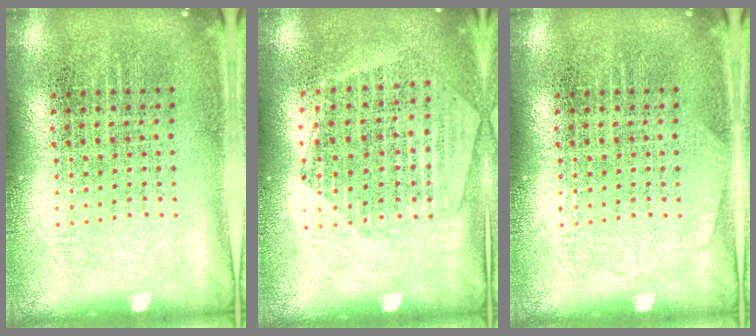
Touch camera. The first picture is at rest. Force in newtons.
{"total": 1.6, "press": 1.6, "slide": 0.2}
{"total": 0.6, "press": 0.6, "slide": 0.1}